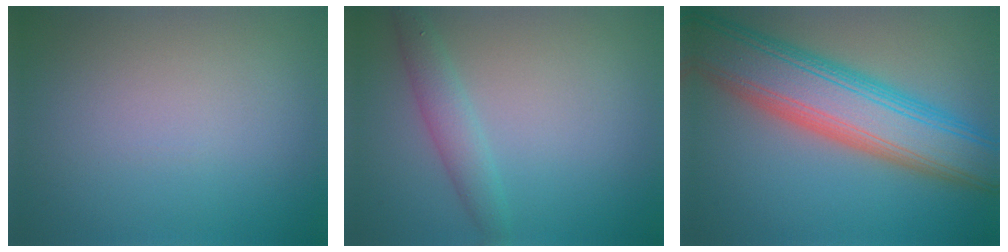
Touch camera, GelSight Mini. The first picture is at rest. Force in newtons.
{"total": 2.3, "press": 2.3, "slide": 0.0}
{"total": 10.6, "press": 10.6, "slide": 0.5}